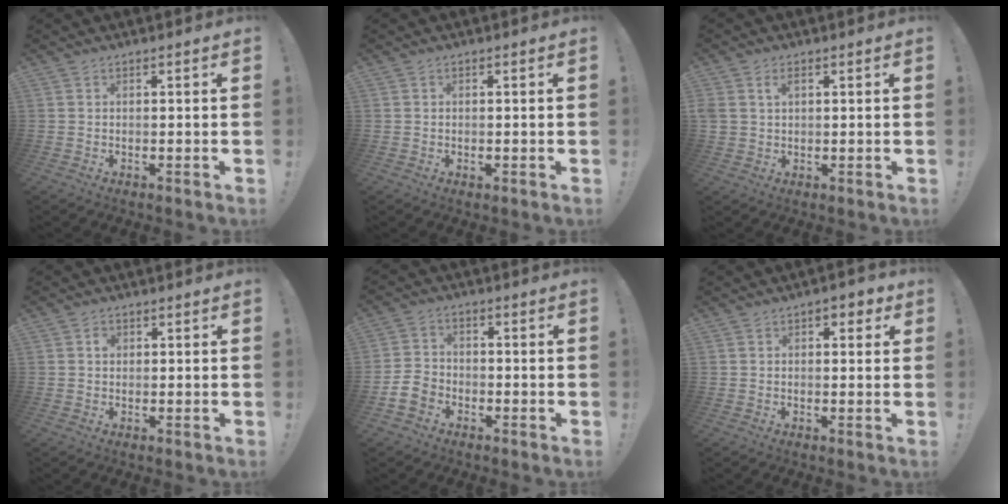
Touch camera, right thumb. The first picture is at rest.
{"total": 0.0}
{"total": 3.0, "force": [1.2, 2.2, 1.6], "torque": [-0.018, -0.001, 0.021]}
{"total": 1.3, "force": [0.3, 1.2, 0.5], "torque": [0.004, -0.002, 0.002]}
{"total": 7.1, "force": [-3.9, 5.2, 2.9], "torque": [-0.055, 0.026, -0.073]}
{"total": 3.2, "force": [0.9, 2.2, 2.2], "torque": [-0.012, 0.000, 0.011]}